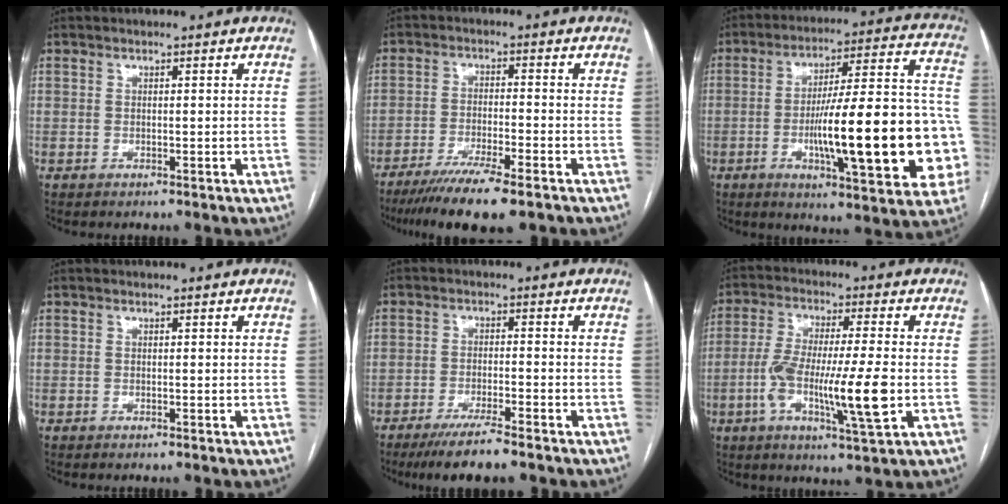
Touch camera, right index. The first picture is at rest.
{"total": 10.0, "force": [-7.3, 0.7, 6.7], "torque": [-0.107, -0.023, -0.119]}
{"total": 24.7, "force": [-5.4, 3.8, 23.8], "torque": [-0.281, 0.021, -0.071]}
{"total": 0.0}
{"total": 6.8, "force": [-5.3, 0.3, 4.3], "torque": [-0.072, -0.016, -0.090]}
{"total": 13.1, "force": [-2.9, 0.9, 12.8], "torque": [-0.238, -0.008, -0.054]}